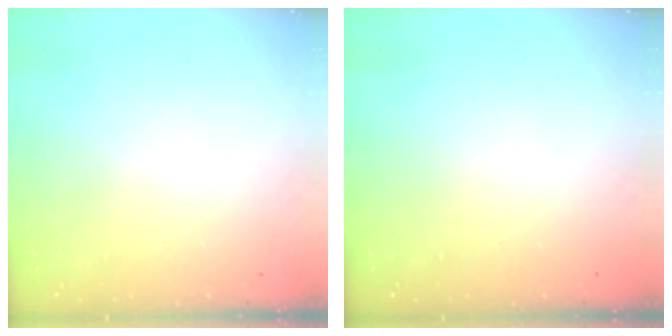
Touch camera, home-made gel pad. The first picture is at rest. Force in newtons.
{"total": 0.0}